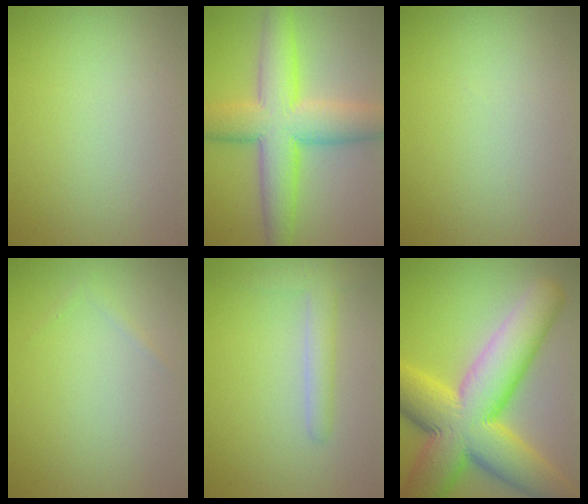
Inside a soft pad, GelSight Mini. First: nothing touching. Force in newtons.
{"total": 8.9, "press": 8.9, "slide": 0.2}
{"total": 0.0}
{"total": 0.5, "press": 0.5, "slide": 0.0}
{"total": 2.4, "press": 2.4, "slide": 0.3}
{"total": 14.5, "press": 14.5, "slide": 0.4}